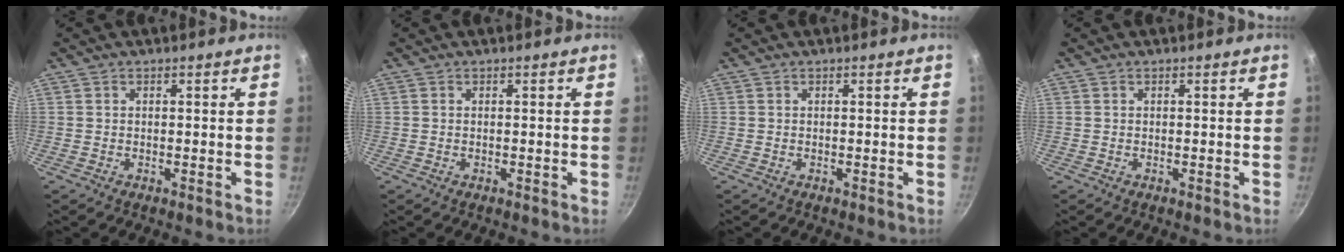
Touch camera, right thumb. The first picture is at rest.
{"total": 0.0}
{"total": 0.0}
{"total": 0.0}